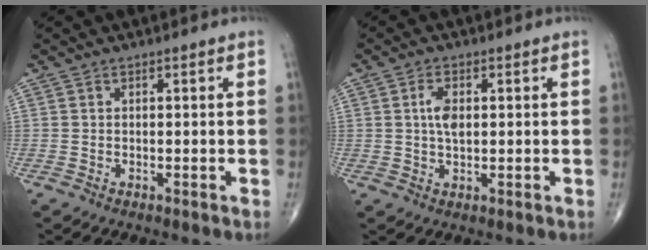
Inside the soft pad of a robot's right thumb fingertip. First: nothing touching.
{"total": 4.0, "force": [0.7, 2.1, 3.3], "torque": [-0.063, 0.000, 0.012]}